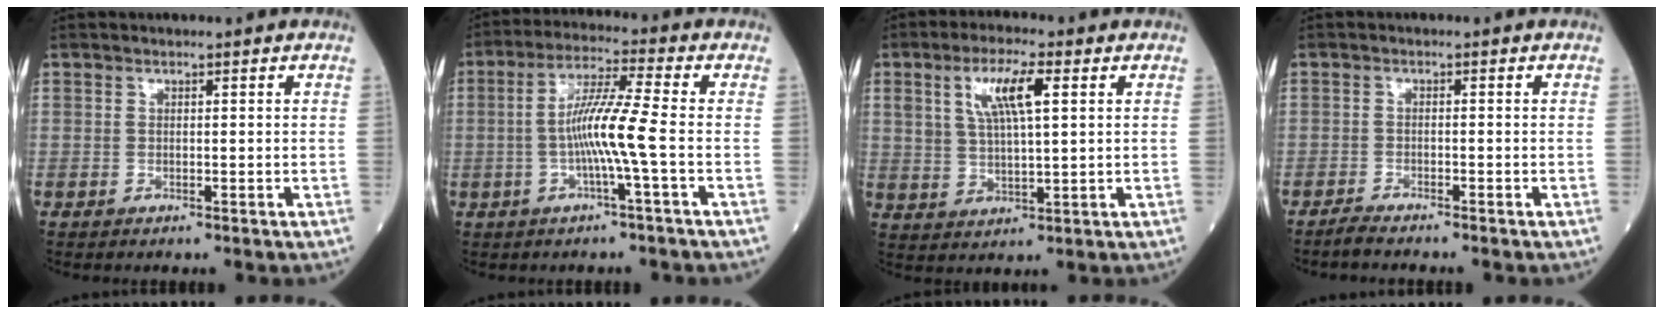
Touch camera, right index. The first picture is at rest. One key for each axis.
{"total": 8.2, "fx": -1.4, "fy": -0.9, "fz": 8.0, "tx": -0.155, "ty": 0.006, "tz": -0.030}
{"total": 8.0, "fx": 2.9, "fy": 1.8, "fz": 7.2, "tx": -0.141, "ty": 0.011, "tz": 0.058}
{"total": 2.1, "fx": -2.0, "fy": -0.1, "fz": 0.6, "tx": -0.020, "ty": -0.005, "tz": -0.036}